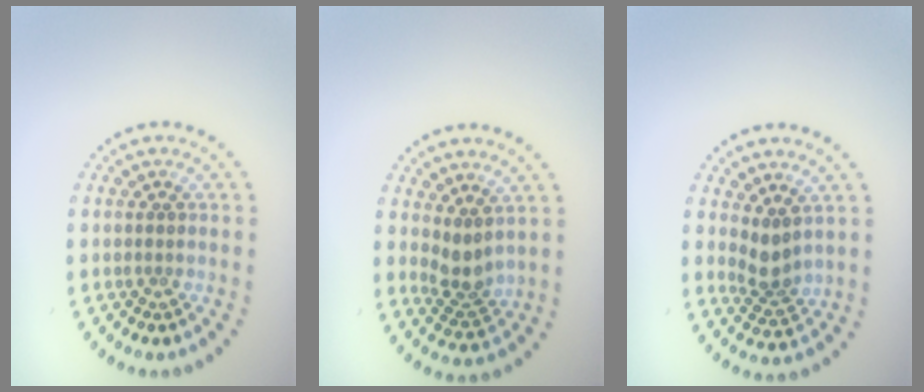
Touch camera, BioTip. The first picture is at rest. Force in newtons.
{"total": 2.6, "press": 2.0, "slide": 1.6}
{"total": 2.5, "press": 1.8, "slide": 1.6}